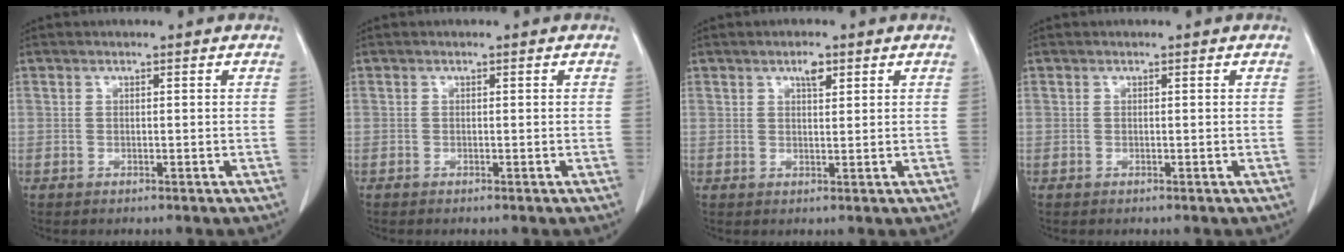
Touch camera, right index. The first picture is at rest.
{"total": 0.0}
{"total": 2.6, "force": [1.5, 1.1, 1.9], "torque": [-0.035, 0.000, 0.026]}
{"total": 0.0}